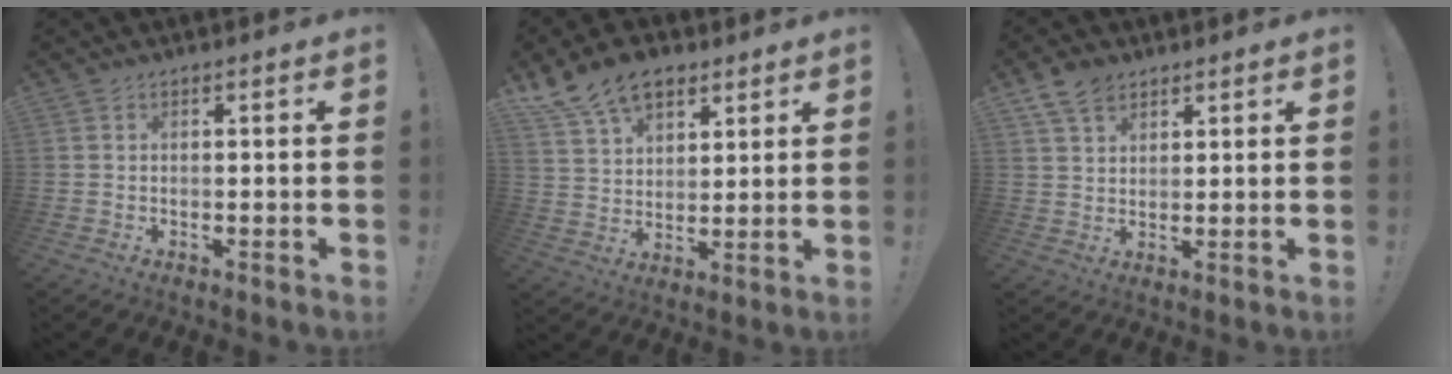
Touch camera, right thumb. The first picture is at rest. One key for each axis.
{"total": 13.0, "fx": 8.6, "fy": 8.0, "fz": 5.6, "tx": -0.104, "ty": -0.042, "tz": 0.167}
{"total": 6.7, "fx": 4.4, "fy": 4.1, "fz": 3.0, "tx": -0.051, "ty": -0.013, "tz": 0.085}